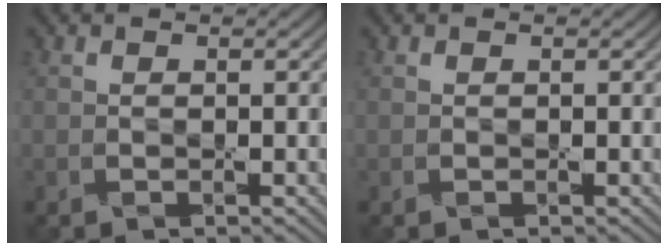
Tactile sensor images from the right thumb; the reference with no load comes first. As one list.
[{"total": 0.0}]